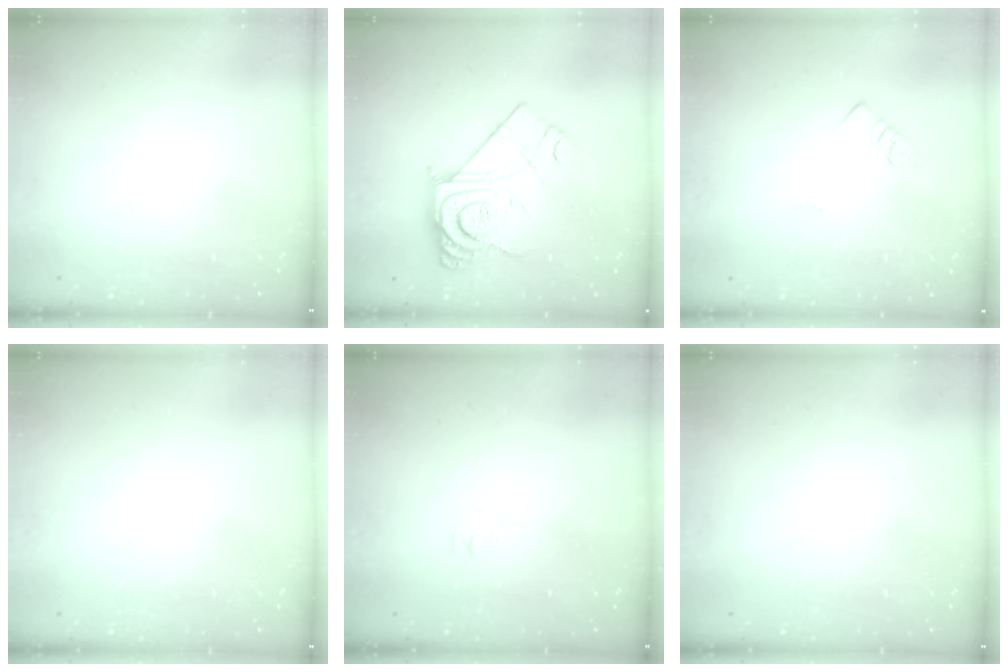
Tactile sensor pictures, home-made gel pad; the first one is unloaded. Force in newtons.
{"total": 17.2, "press": 17.1, "slide": 1.3}
{"total": 2.8, "press": 2.8, "slide": 0.4}
{"total": 0.0}
{"total": 4.6, "press": 4.5, "slide": 0.6}
{"total": 0.0}